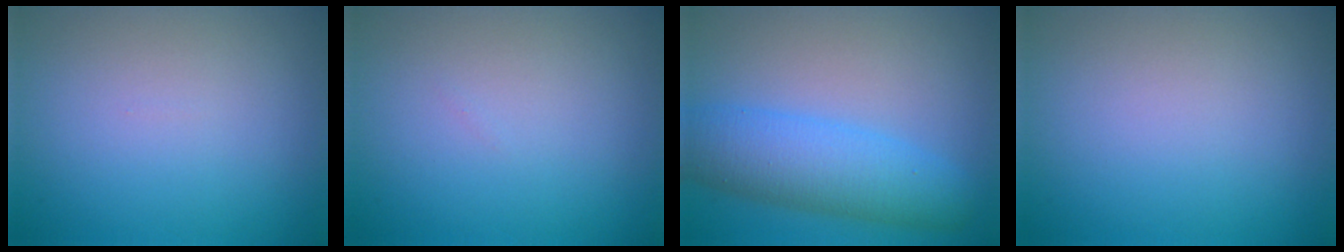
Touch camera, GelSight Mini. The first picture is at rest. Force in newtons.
{"total": 0.0}
{"total": 6.5, "press": 6.5, "slide": 0.1}
{"total": 0.0}